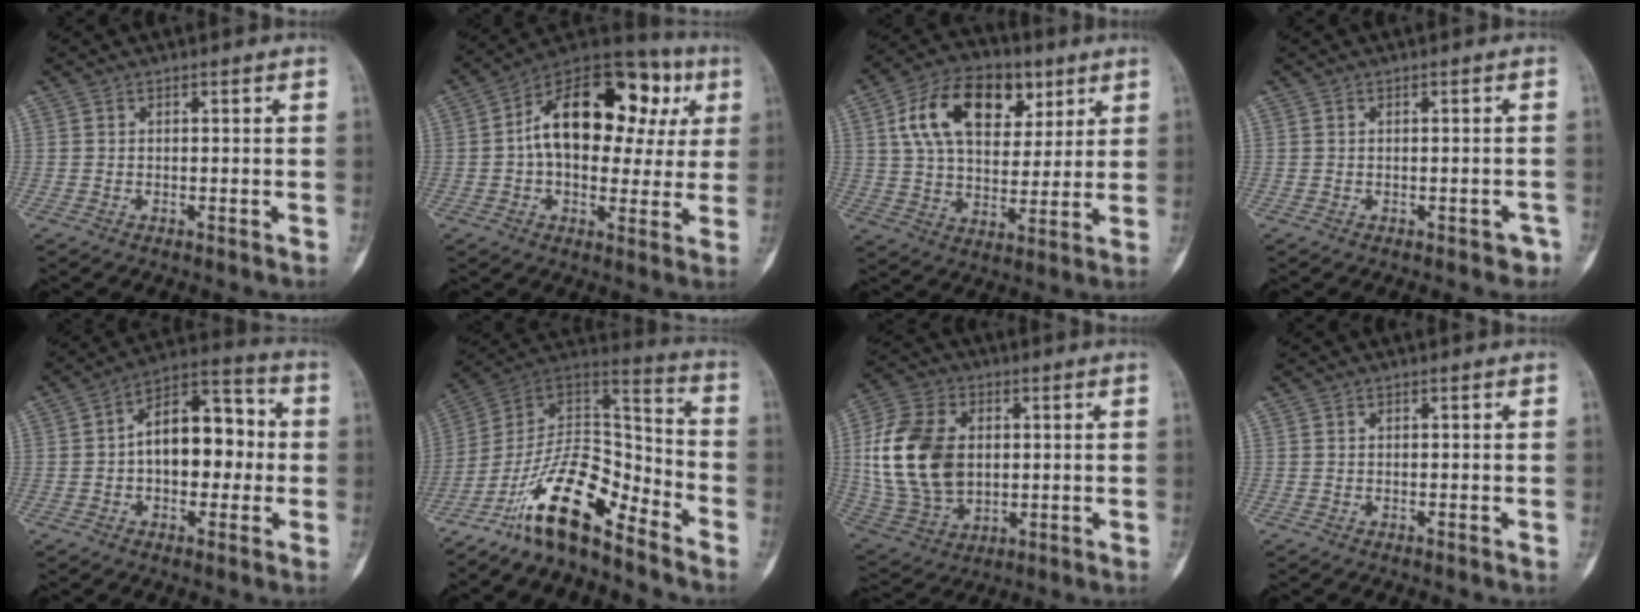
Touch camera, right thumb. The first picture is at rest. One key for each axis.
{"total": 22.9, "fx": 4.2, "fy": 13.9, "fz": 17.7, "tx": -0.226, "ty": 0.036, "tz": 0.053}
{"total": 18.5, "fx": 7.2, "fy": 11.5, "fz": 12.6, "tx": -0.184, "ty": -0.008, "tz": 0.123}
{"total": 1.9, "fx": -1.1, "fy": 1.1, "fz": 1.2, "tx": -0.005, "ty": 0.012, "tz": -0.010}
{"total": 14.5, "fx": 0.0, "fy": 8.9, "fz": 11.5, "tx": -0.135, "ty": 0.042, "tz": -0.011}
{"total": 17.1, "fx": -11.4, "fy": 6.4, "fz": 10.9, "tx": -0.167, "ty": 0.108, "tz": -0.206}
{"total": 18.5, "fx": 1.9, "fy": 12.9, "fz": 13.2, "tx": -0.246, "ty": -0.002, "tz": 0.045}
{"total": 0.0}